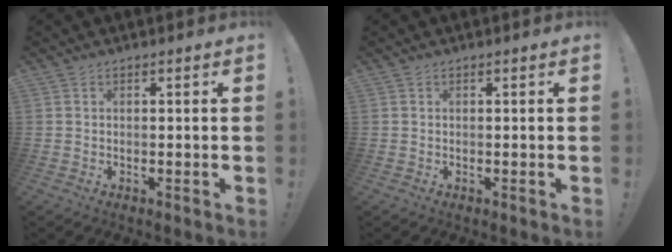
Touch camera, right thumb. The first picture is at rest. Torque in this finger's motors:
{"motor_torque": [0.00, 0.00, 0.03, -0.03, 0.00]}